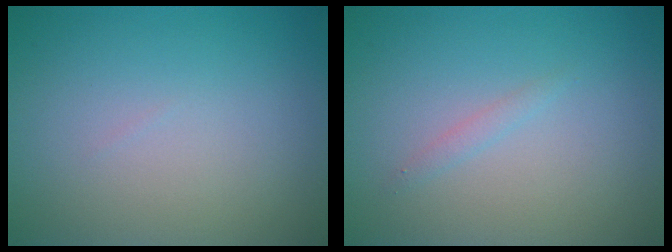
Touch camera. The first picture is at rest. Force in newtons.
{"total": 0.7, "press": 0.7, "slide": 0.1}